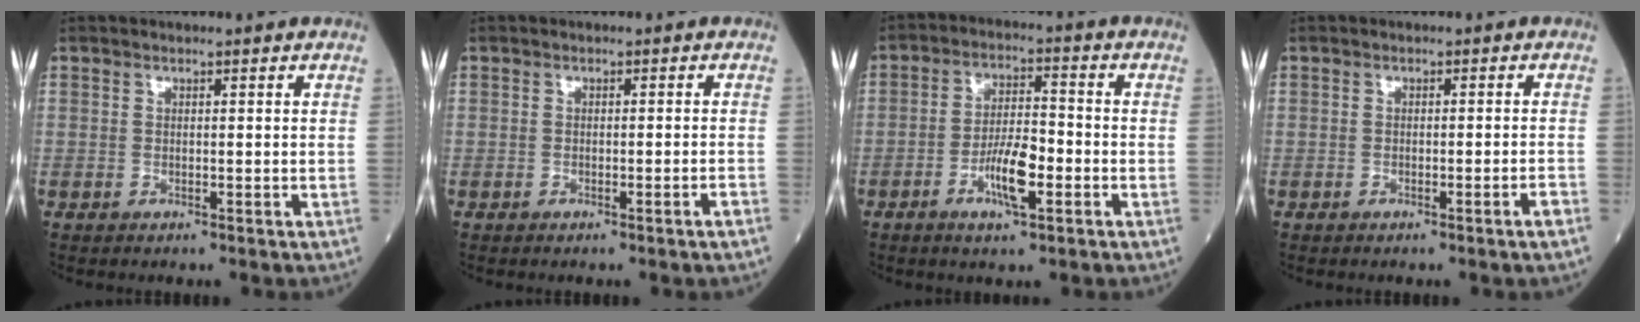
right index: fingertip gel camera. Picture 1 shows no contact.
{"total": 1.2, "force": [-0.8, -0.4, 0.8], "torque": [-0.015, 0.001, -0.011]}
{"total": 7.1, "force": [-2.7, 1.7, 6.3], "torque": [-0.122, 0.002, -0.048]}
{"total": 1.7, "force": [-1.1, -0.5, 1.2], "torque": [-0.019, -0.001, -0.016]}